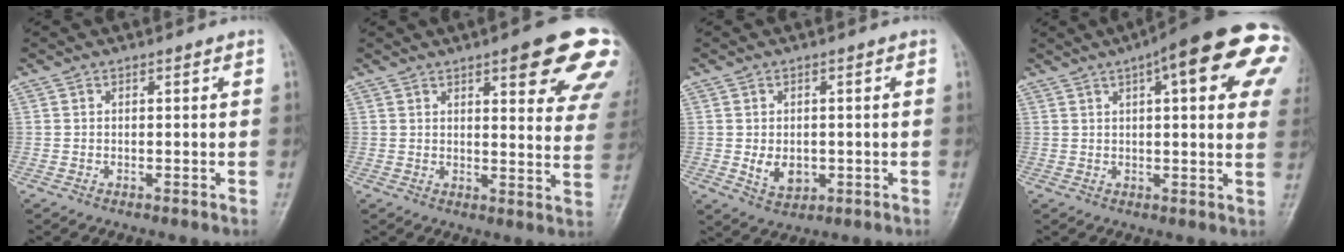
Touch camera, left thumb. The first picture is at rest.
{"total": 17.4, "force": [9.5, 4.4, 13.9], "torque": [-0.144, -0.033, 0.110]}
{"total": 4.8, "force": [-0.6, 3.6, 3.1], "torque": [-0.036, -0.005, -0.001]}
{"total": 22.2, "force": [8.8, 6.0, 19.5], "torque": [-0.227, 0.021, 0.105]}